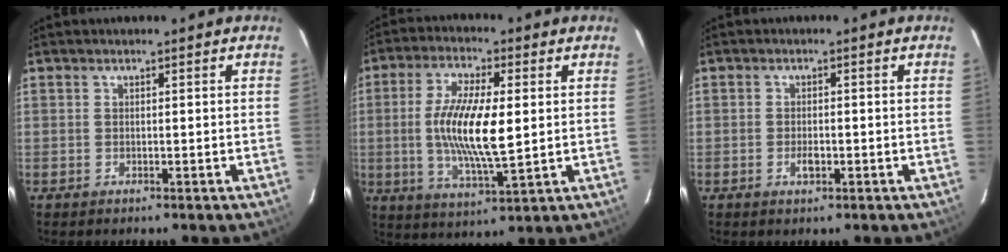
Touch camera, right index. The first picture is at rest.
{"total": 13.7, "force": [0.7, 3.7, 13.2], "torque": [-0.255, -0.007, 0.013]}
{"total": 2.3, "force": [-0.8, 1.1, 1.8], "torque": [-0.034, 0.000, -0.014]}